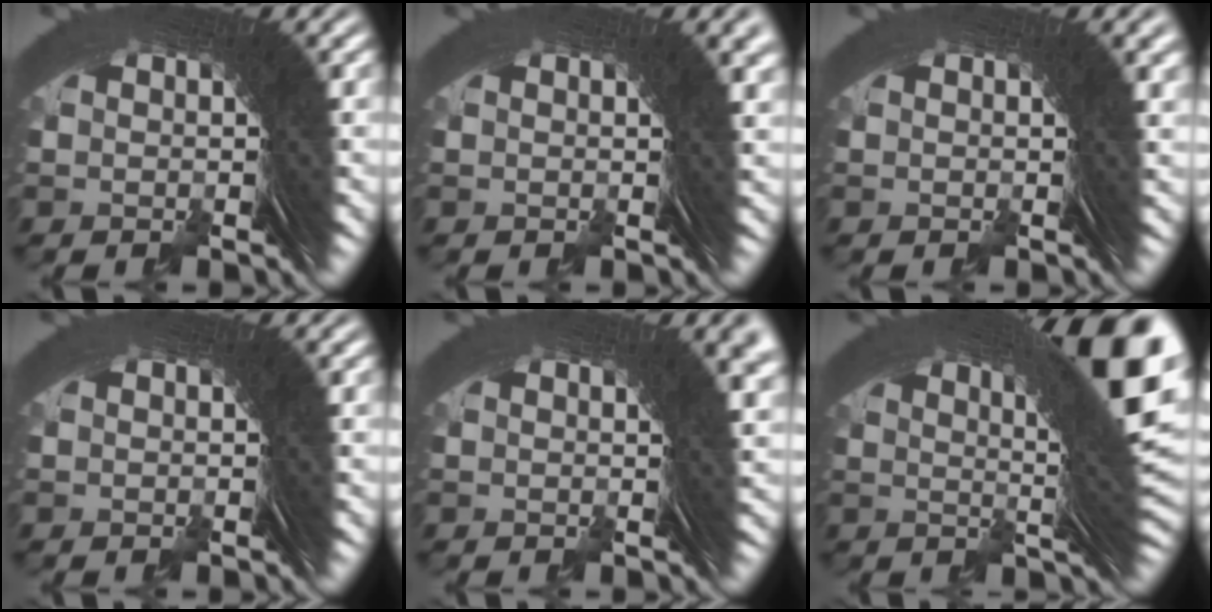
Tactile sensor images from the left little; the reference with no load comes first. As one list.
[{"total": 2.9, "force": [1.2, 0.3, 2.6], "torque": [-0.015, 0.011, 0.010]}, {"total": 1.7, "force": [0.7, 0.0, 1.6], "torque": [-0.010, 0.006, 0.006]}, {"total": 0.0}, {"total": 4.2, "force": [1.5, 0.7, 3.8], "torque": [-0.023, 0.014, 0.013]}, {"total": 14.8, "force": [4.6, 4.8, 13.3], "torque": [-0.145, 0.024, 0.059]}]